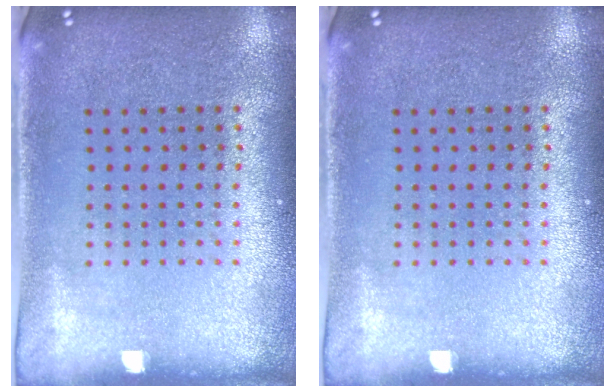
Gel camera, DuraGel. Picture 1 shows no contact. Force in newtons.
{"total": 0.0}